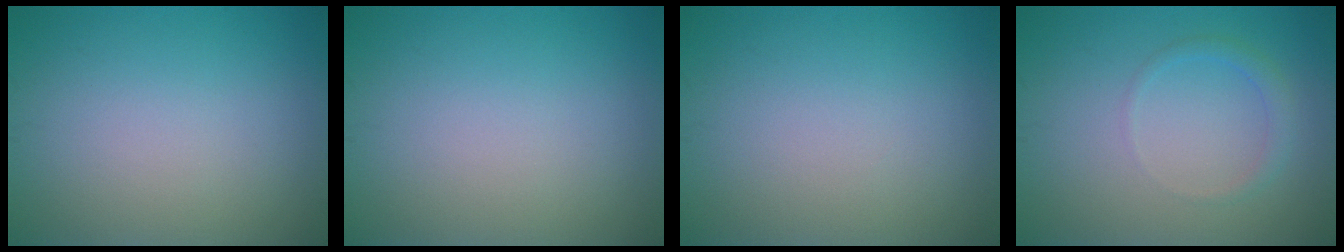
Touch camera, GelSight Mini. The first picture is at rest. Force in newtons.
{"total": 0.0}
{"total": 0.0}
{"total": 1.4, "press": 1.4, "slide": 0.1}